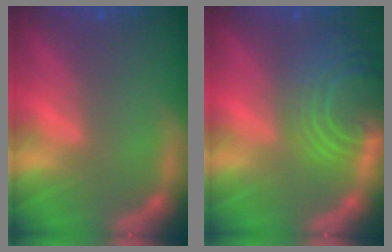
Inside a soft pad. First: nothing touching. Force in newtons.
{"total": 9.5}